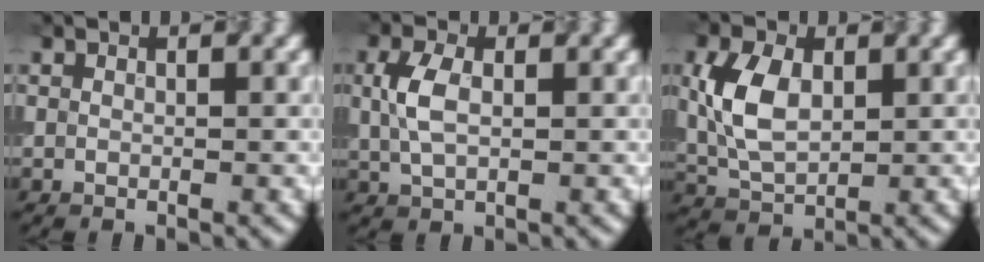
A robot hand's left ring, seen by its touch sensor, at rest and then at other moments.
{"total": 3.4, "force": [0.4, 2.0, 2.7], "torque": [-0.069, 0.005, 0.009]}
{"total": 5.4, "force": [0.6, 3.4, 4.2], "torque": [-0.100, 0.006, 0.016]}